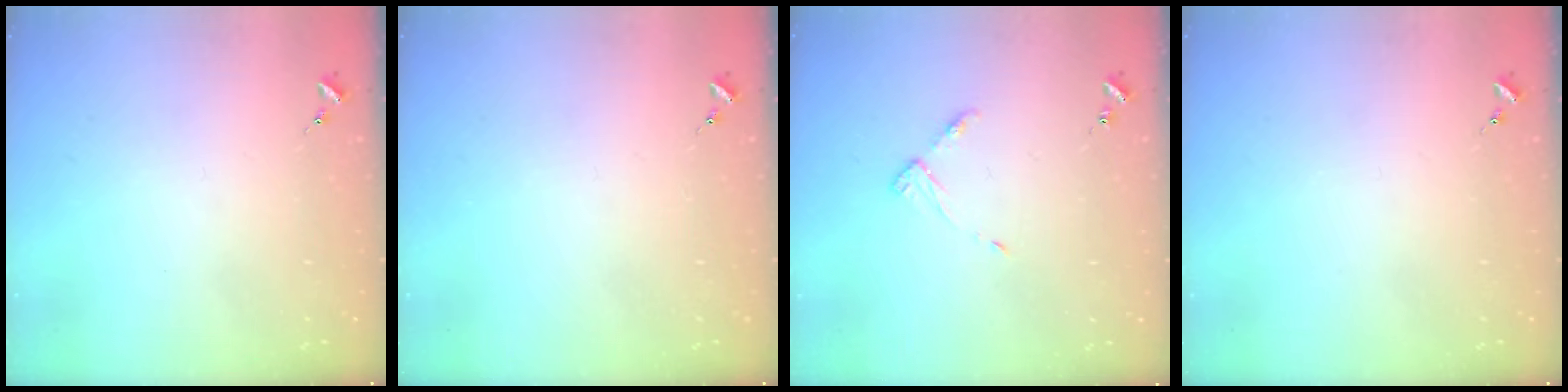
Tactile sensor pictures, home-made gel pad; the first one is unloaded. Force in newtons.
{"total": 0.0}
{"total": 4.4, "press": 4.4, "slide": 0.5}
{"total": 0.0}